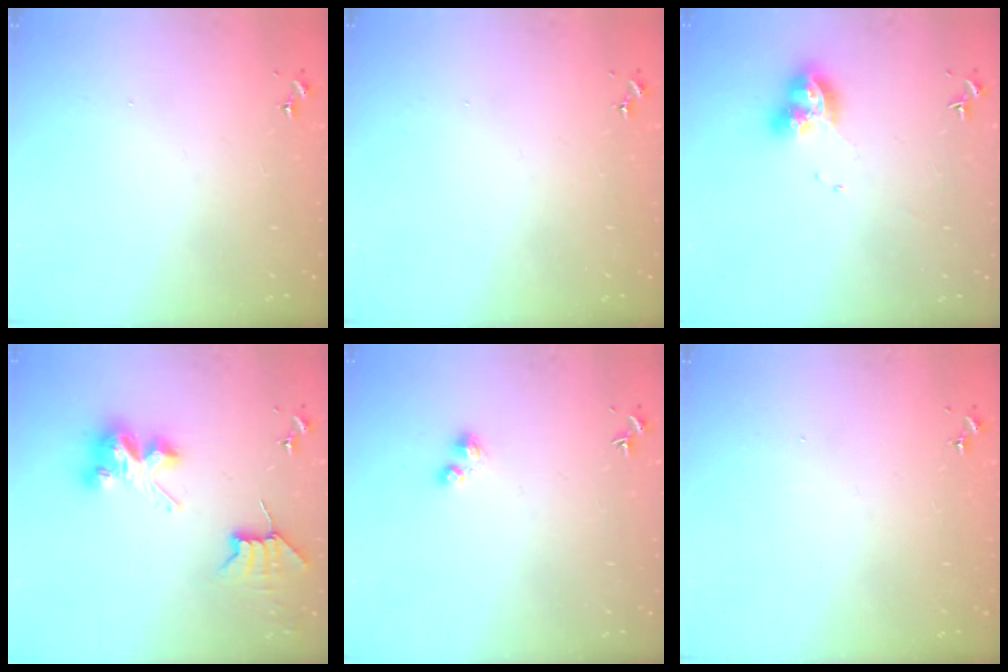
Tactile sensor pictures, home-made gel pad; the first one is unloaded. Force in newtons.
{"total": 0.0}
{"total": 10.2, "press": 10.2, "slide": 1.1}
{"total": 8.7, "press": 8.6, "slide": 0.6}
{"total": 2.4, "press": 2.3, "slide": 0.3}
{"total": 0.0}